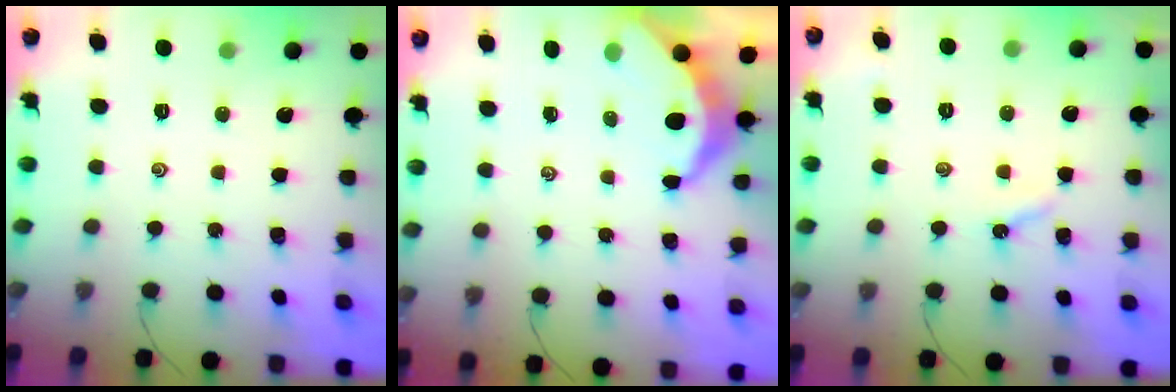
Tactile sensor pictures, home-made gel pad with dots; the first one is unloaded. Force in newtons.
{"total": 5.3, "press": 5.3, "slide": 0.1}
{"total": 2.9, "press": 2.8, "slide": 0.4}